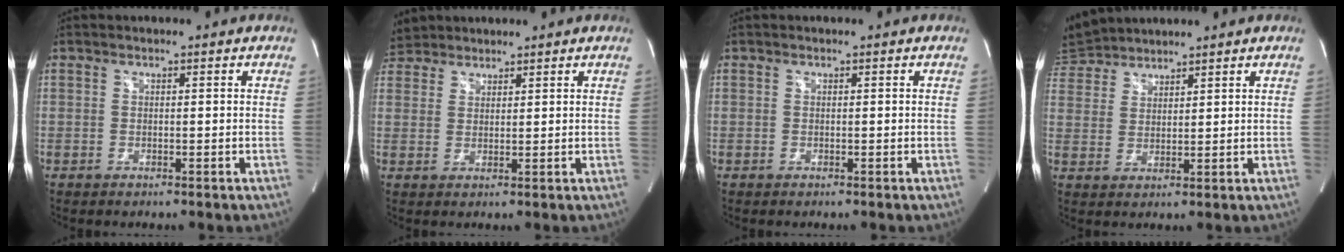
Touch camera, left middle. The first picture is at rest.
{"total": 4.3, "force": [4.0, 1.6, -0.4], "torque": [-0.001, 0.016, 0.080]}
{"total": 0.0}
{"total": 6.9, "force": [6.8, 1.3, 0.6], "torque": [-0.025, 0.027, 0.138]}